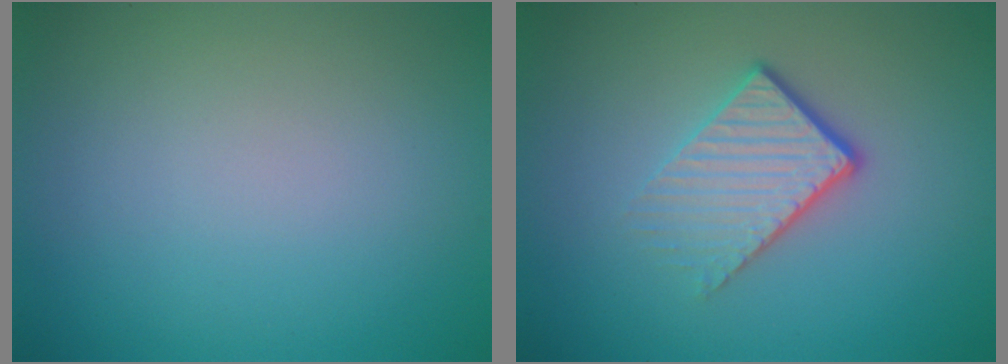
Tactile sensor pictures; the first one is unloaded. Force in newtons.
{"total": 3.9, "press": 2.6, "slide": 3.0}